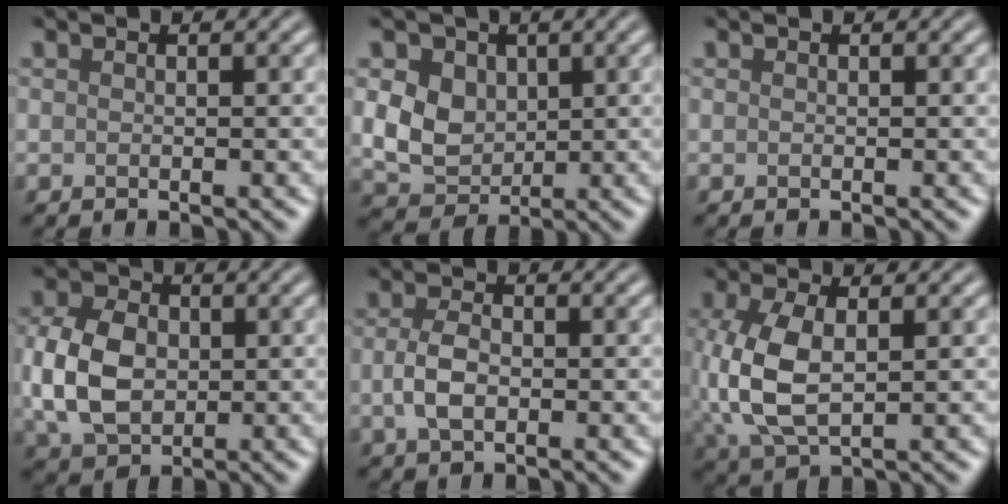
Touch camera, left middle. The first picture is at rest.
{"total": 5.6, "force": [1.1, 4.4, 3.4], "torque": [-0.079, 0.005, 0.020]}
{"total": 0.0}
{"total": 7.1, "force": [-0.1, 5.1, 4.9], "torque": [-0.119, 0.005, -0.008]}
{"total": 2.9, "force": [-0.4, 1.6, 2.4], "torque": [-0.056, 0.004, -0.009]}
{"total": 7.0, "force": [0.1, 3.9, 5.8], "torque": [-0.151, 0.000, 0.008]}